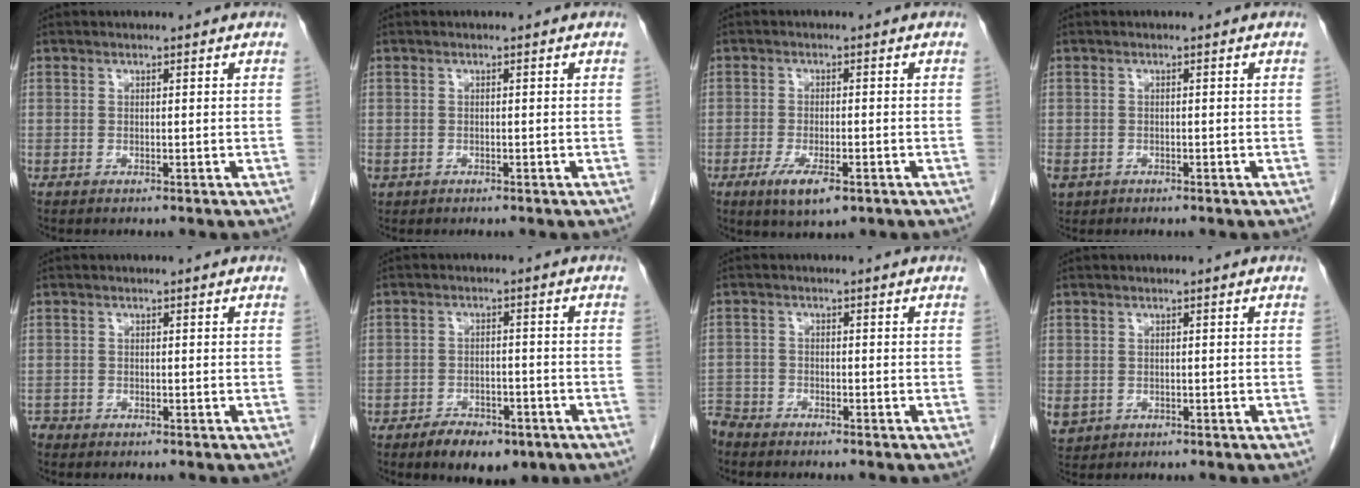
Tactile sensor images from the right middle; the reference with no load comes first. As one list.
[{"total": 1.0, "force": [-0.4, 0.8, 0.3], "torque": [-0.011, 0.003, -0.003]}, {"total": 5.6, "force": [-2.9, 1.6, 4.5], "torque": [-0.084, -0.010, -0.041]}, {"total": 3.7, "force": [-1.9, 2.9, 1.3], "torque": [-0.034, -0.004, -0.030]}, {"total": 1.2, "force": [-1.1, 0.5, 0.0], "torque": [-0.001, 0.000, -0.021]}, {"total": 7.5, "force": [-5.0, 3.5, 4.3], "torque": [-0.065, 0.000, -0.074]}, {"total": 4.6, "force": [-4.4, 1.5, 0.1], "torque": [-0.001, -0.007, -0.088]}, {"total": 3.6, "force": [-1.3, 3.1, 1.2], "torque": [-0.027, -0.003, -0.014]}]